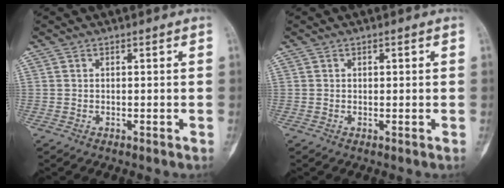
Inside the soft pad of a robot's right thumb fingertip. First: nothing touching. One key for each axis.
{"total": 0.6, "fx": 0.2, "fy": 0.4, "fz": 0.4, "tx": 0.001, "ty": 0.002, "tz": 0.003}